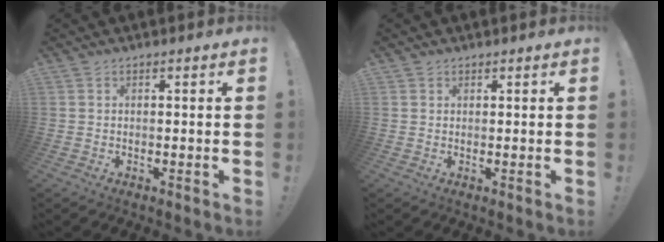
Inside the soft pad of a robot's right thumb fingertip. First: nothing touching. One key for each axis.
{"total": 0.7, "fx": 0.7, "fy": 0.3, "fz": 0.0, "tx": 0.004, "ty": -0.003, "tz": 0.012}